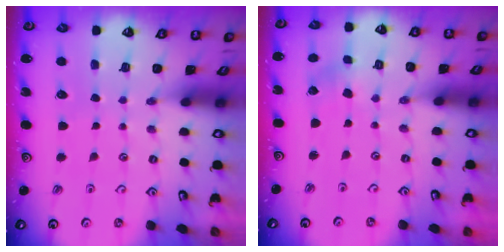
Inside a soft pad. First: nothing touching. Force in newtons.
{"total": 1.2, "press": 1.2, "slide": 0.1}